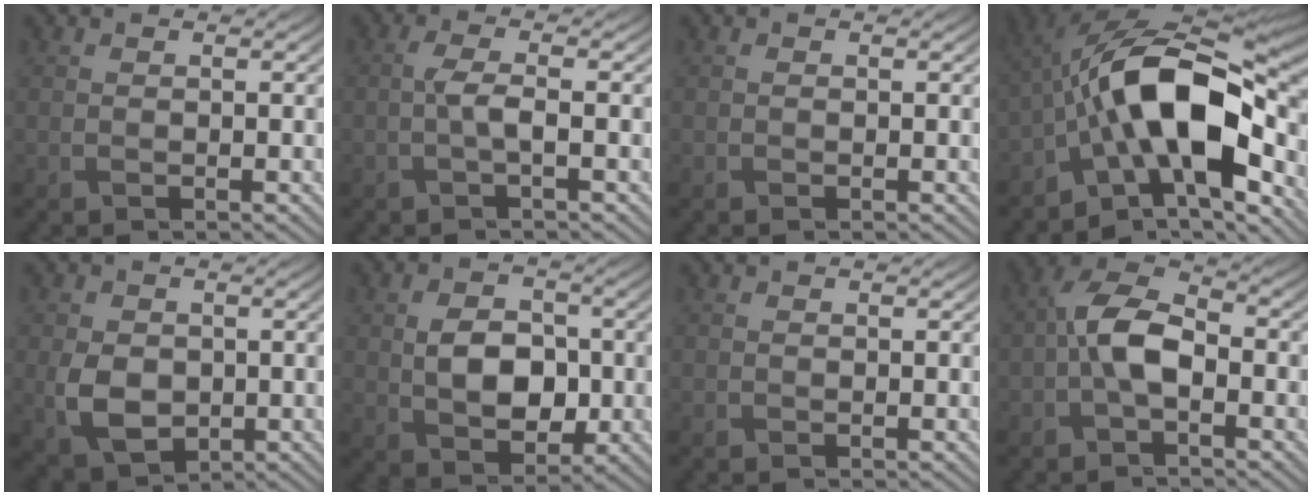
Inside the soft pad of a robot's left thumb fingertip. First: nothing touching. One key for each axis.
{"total": 2.7, "fx": -0.2, "fy": 0.5, "fz": 2.6, "tx": -0.055, "ty": 0.006, "tz": -0.010}
{"total": 0.0}
{"total": 16.4, "fx": -4.1, "fy": 8.0, "fz": 13.7, "tx": -0.210, "ty": 0.008, "tz": -0.088}
{"total": 5.8, "fx": -0.9, "fy": 4.3, "fz": 3.8, "tx": -0.088, "ty": -0.013, "tz": -0.017}
{"total": 7.2, "fx": -0.4, "fy": 5.0, "fz": 5.2, "tx": -0.100, "ty": -0.004, "tz": -0.008}
{"total": 0.0}
{"total": 6.7, "fx": -1.4, "fy": 3.4, "fz": 5.5, "tx": -0.111, "ty": 0.018, "tz": -0.037}